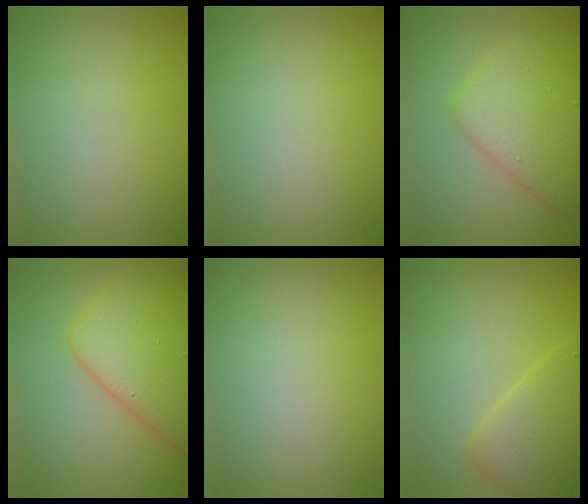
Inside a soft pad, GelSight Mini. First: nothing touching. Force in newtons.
{"total": 0.0}
{"total": 5.5, "press": 5.5, "slide": 0.1}
{"total": 7.4, "press": 7.4, "slide": 0.2}
{"total": 0.0}
{"total": 3.3, "press": 3.3, "slide": 0.1}